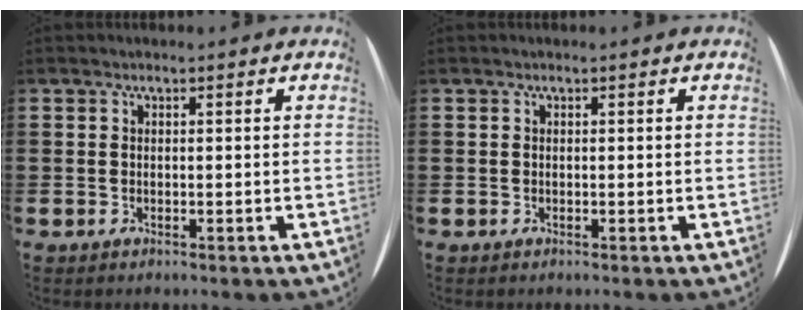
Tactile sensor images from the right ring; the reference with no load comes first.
{"total": 0.0}